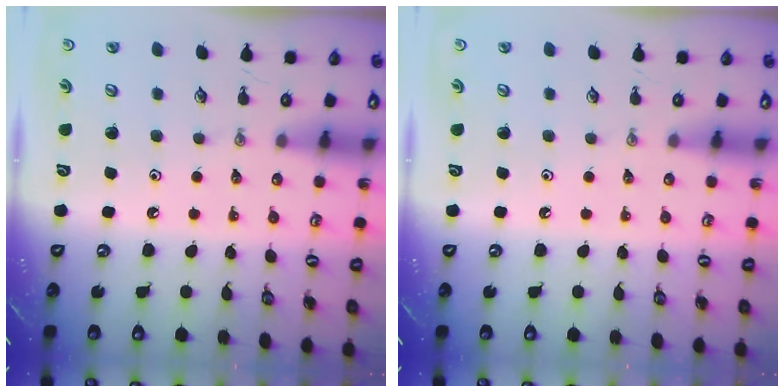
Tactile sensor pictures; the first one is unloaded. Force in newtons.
{"total": 0.0}